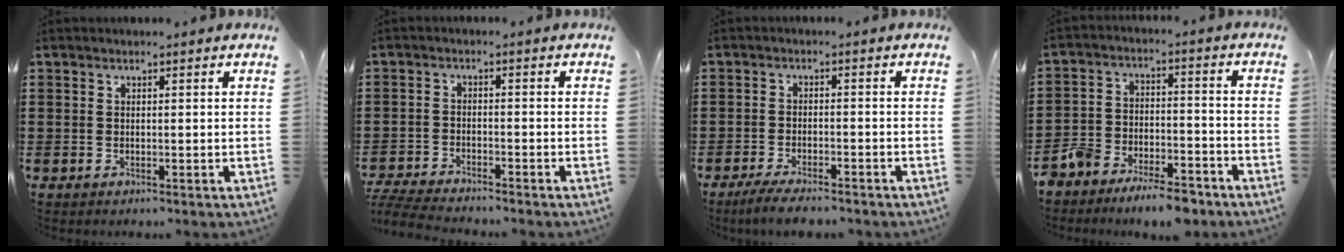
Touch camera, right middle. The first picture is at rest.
{"total": 4.5, "force": [-4.5, 0.2, 0.8], "torque": [-0.031, -0.003, -0.095]}
{"total": 3.8, "force": [-3.5, 0.3, 1.2], "torque": [-0.027, -0.002, -0.071]}
{"total": 8.1, "force": [-7.8, 1.4, 1.5], "torque": [-0.043, 0.019, -0.156]}